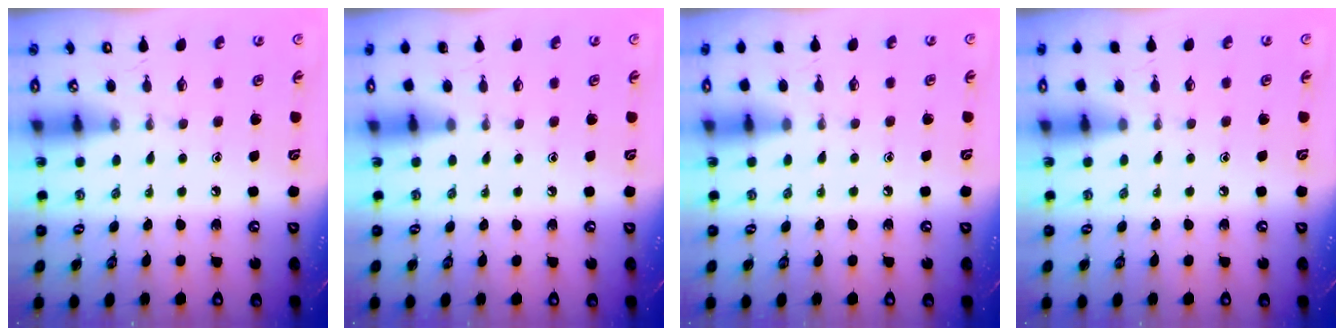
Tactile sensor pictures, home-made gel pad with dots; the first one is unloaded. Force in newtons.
{"total": 0.0}
{"total": 4.4, "press": 4.4, "slide": 0.7}
{"total": 2.9, "press": 2.9, "slide": 0.5}